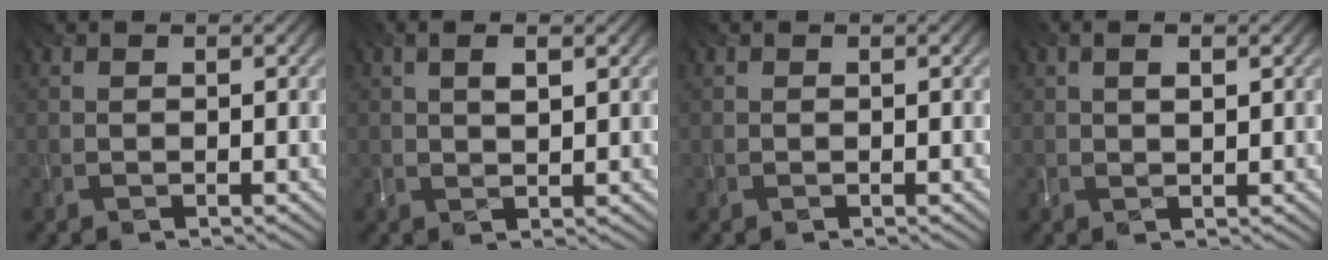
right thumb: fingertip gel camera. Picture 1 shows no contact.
{"total": 2.4, "force": [1.0, 0.9, 2.0], "torque": [-0.042, 0.001, 0.020]}
{"total": 0.0}
{"total": 2.0, "force": [0.8, 0.8, 1.6], "torque": [-0.034, 0.001, 0.017]}